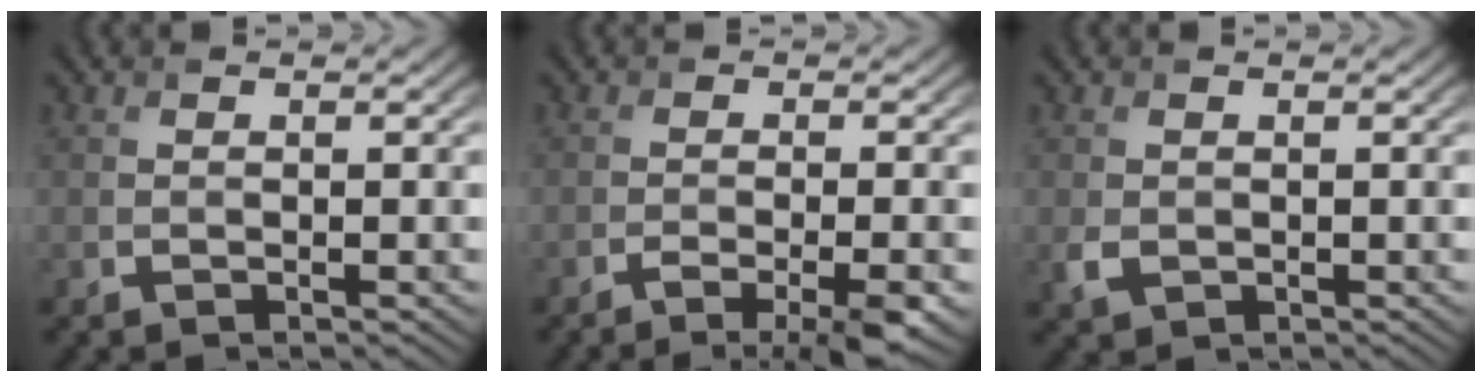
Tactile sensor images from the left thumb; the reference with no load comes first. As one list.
[{"total": 4.9, "force": [-2.9, 1.0, 3.8], "torque": [-0.061, -0.003, -0.049]}, {"total": 1.8, "force": [-0.3, 1.5, 1.0], "torque": [-0.027, -0.010, -0.005]}]